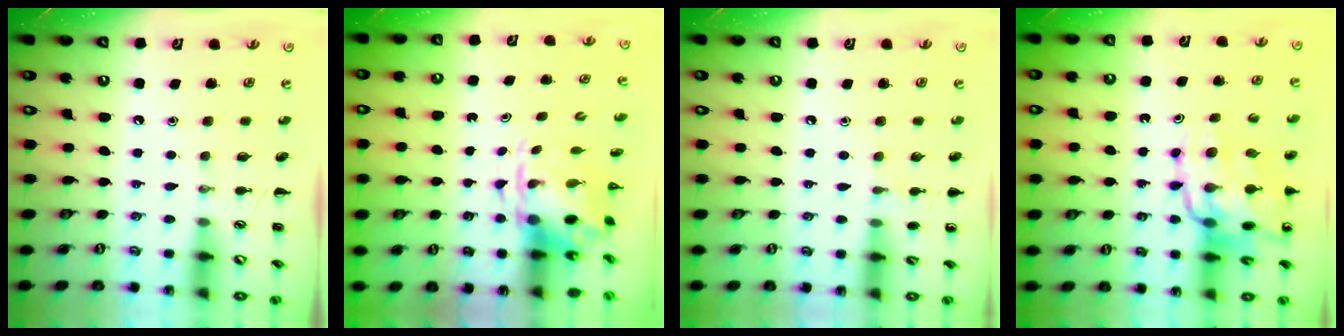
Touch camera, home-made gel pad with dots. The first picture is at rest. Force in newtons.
{"total": 3.8, "press": 3.7, "slide": 0.9}
{"total": 4.8, "press": 4.6, "slide": 1.6}
{"total": 17.0, "press": 16.6, "slide": 3.9}